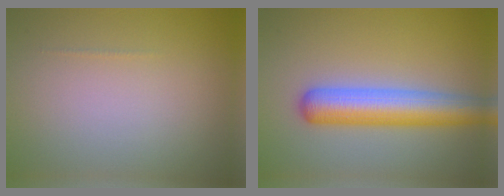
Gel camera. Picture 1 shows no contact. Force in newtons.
{"total": 5.9, "press": 5.9, "slide": 0.2}